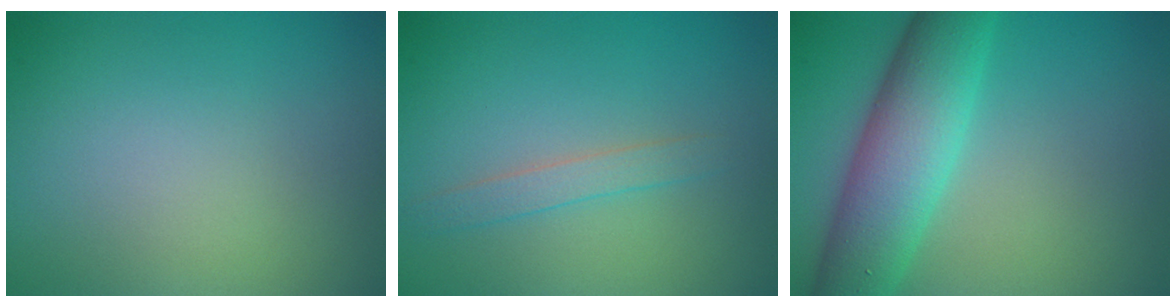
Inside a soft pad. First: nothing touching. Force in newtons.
{"total": 1.6, "press": 1.6, "slide": 0.1}
{"total": 7.4, "press": 7.4, "slide": 0.7}